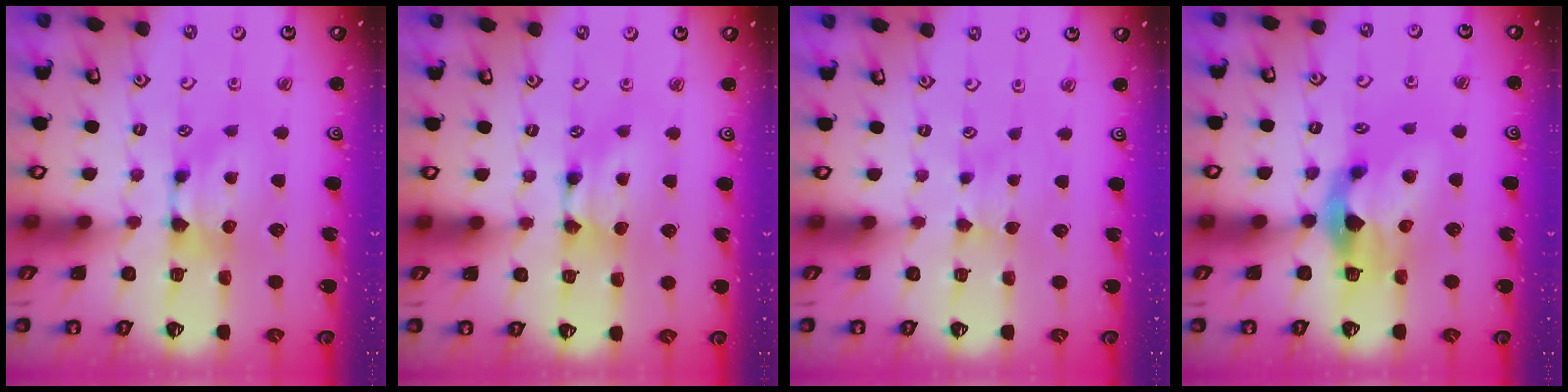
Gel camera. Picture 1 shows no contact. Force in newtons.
{"total": 1.5, "press": 1.5, "slide": 0.2}
{"total": 2.4, "press": 2.4, "slide": 0.6}
{"total": 5.8, "press": 5.6, "slide": 1.5}